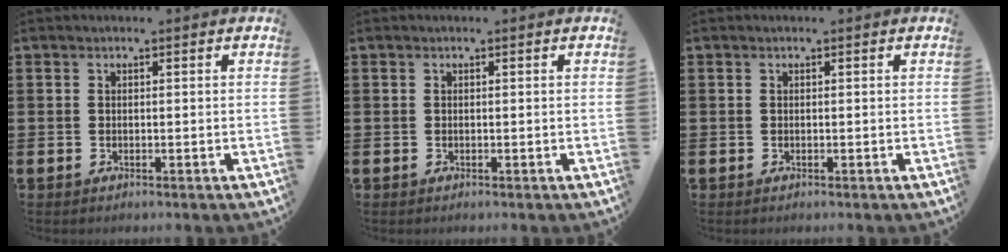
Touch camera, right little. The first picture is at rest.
{"total": 0.0}
{"total": 0.0}